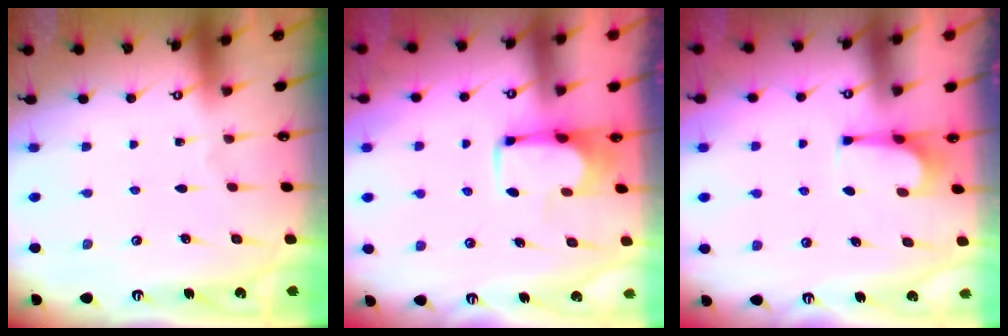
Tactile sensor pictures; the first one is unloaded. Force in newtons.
{"total": 3.6, "press": 3.6, "slide": 0.2}
{"total": 1.4, "press": 1.4, "slide": 0.4}